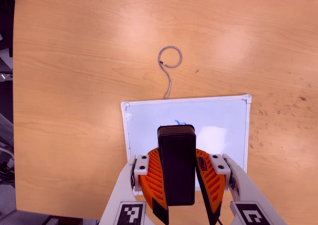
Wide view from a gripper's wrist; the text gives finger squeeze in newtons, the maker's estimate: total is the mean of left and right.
{"total": 11.1, "left": 9.8, "right": 12.5}